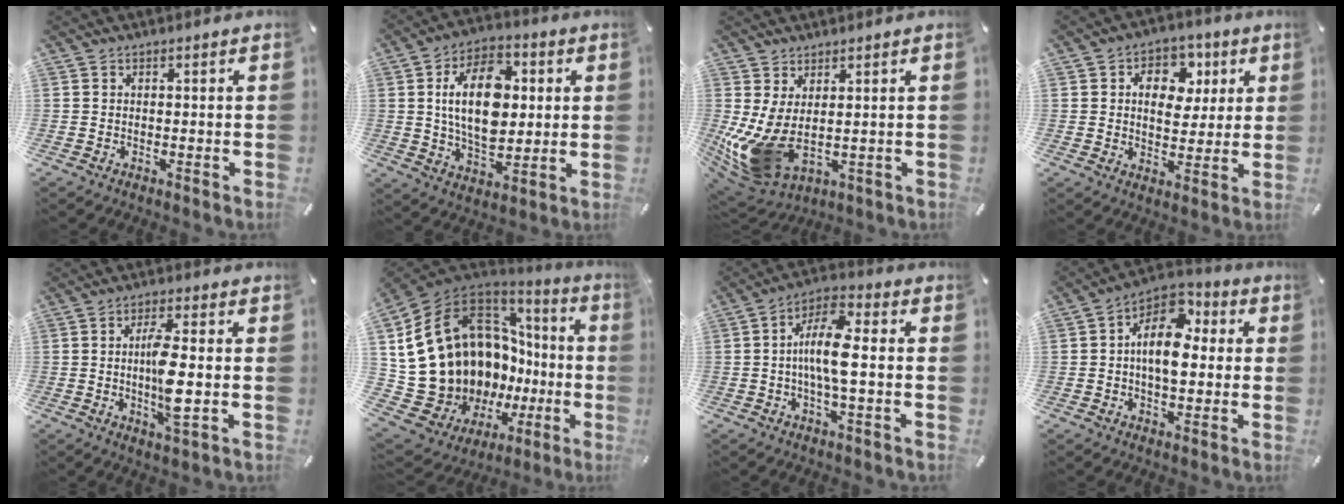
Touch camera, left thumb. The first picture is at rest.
{"total": 16.5, "force": [2.3, 10.5, 12.5], "torque": [-0.239, 0.006, 0.037]}
{"total": 10.4, "force": [-0.9, 5.9, 8.5], "torque": [-0.191, -0.018, -0.006]}
{"total": 10.1, "force": [2.9, 8.0, 5.4], "torque": [-0.065, -0.009, 0.047]}
{"total": 8.9, "force": [-0.5, 2.0, 8.6], "torque": [-0.169, -0.009, -0.011]}
{"total": 18.7, "force": [1.0, 14.2, 12.1], "torque": [-0.205, -0.083, 0.085]}
{"total": 11.2, "force": [-0.8, 3.6, 10.5], "torque": [-0.209, 0.003, -0.017]}
{"total": 12.4, "force": [1.2, 8.3, 9.1], "torque": [-0.158, -0.012, 0.021]}